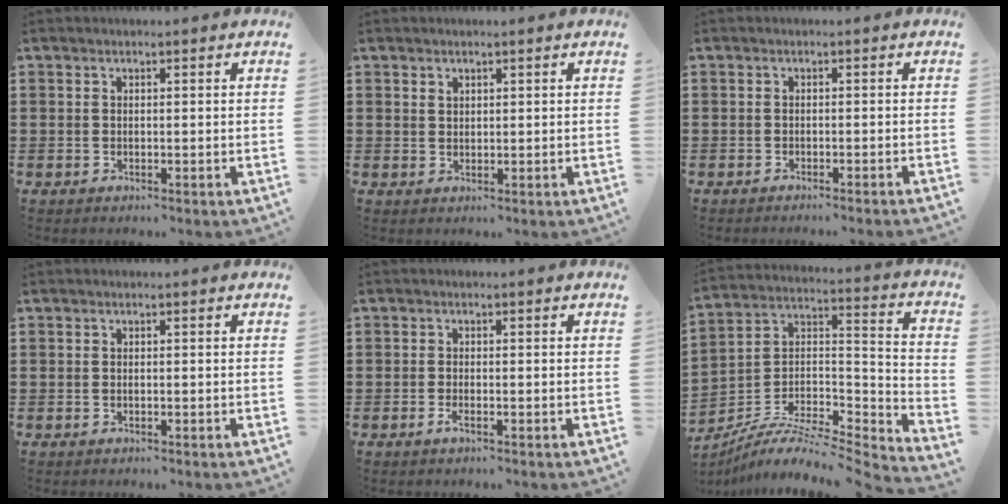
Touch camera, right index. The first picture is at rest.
{"total": 0.9, "force": [0.7, 0.6, 0.1], "torque": [-0.003, 0.001, 0.014]}
{"total": 1.2, "force": [-1.1, -0.4, 0.1], "torque": [-0.003, -0.001, -0.023]}
{"total": 0.0}
{"total": 1.3, "force": [-0.8, 0.2, 1.0], "torque": [-0.025, -0.004, -0.016]}
{"total": 6.1, "force": [-5.3, 1.4, 2.8], "torque": [-0.065, -0.017, -0.113]}